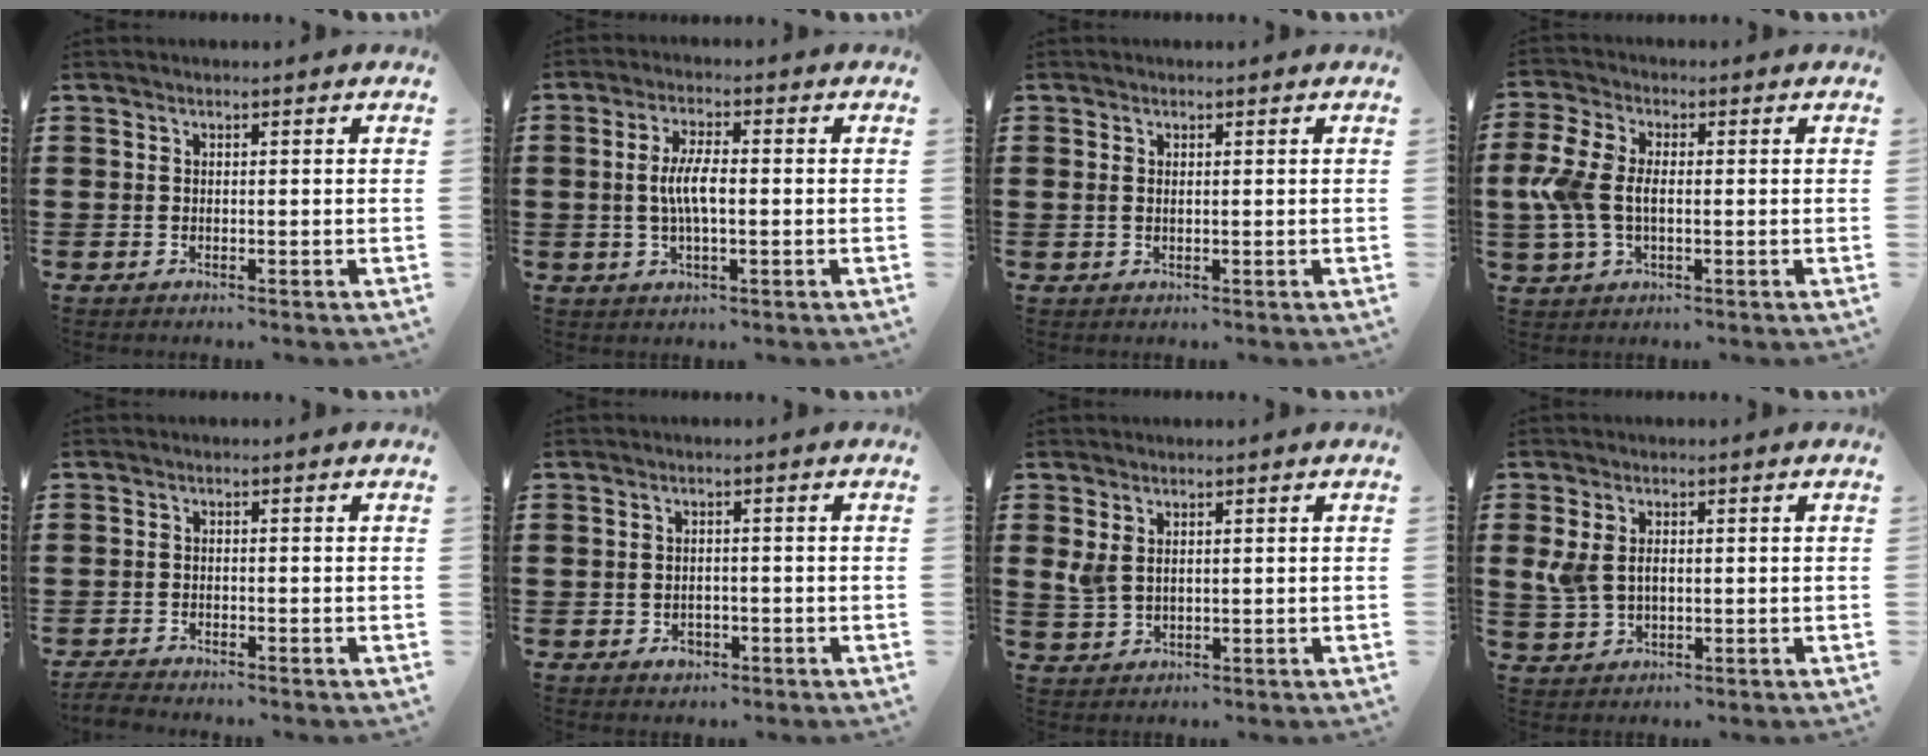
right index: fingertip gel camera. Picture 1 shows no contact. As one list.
[{"total": 5.1, "force": [-0.4, 1.4, 4.8], "torque": [-0.102, -0.002, -0.013]}, {"total": 0.8, "force": [0.1, 0.4, 0.6], "torque": [-0.014, 0.003, 0.002]}, {"total": 6.9, "force": [-0.5, 3.9, 5.6], "torque": [-0.154, -0.005, -0.022]}, {"total": 2.1, "force": [-2.1, 0.1, 0.1], "torque": [-0.012, -0.002, -0.046]}, {"total": 1.7, "force": [-0.9, 1.3, 0.7], "torque": [-0.016, 0.002, -0.021]}, {"total": 2.6, "force": [1.1, 1.6, 1.8], "torque": [-0.047, 0.002, 0.018]}, {"total": 3.8, "force": [0.3, 2.5, 2.8], "torque": [-0.074, 0.005, 0.000]}]